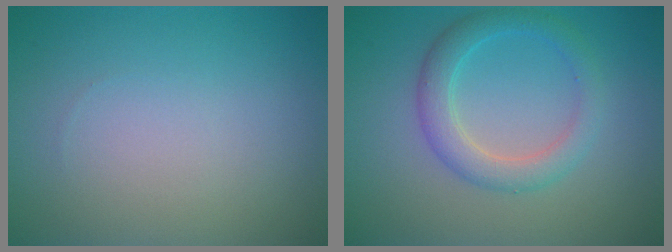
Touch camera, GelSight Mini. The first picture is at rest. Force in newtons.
{"total": 3.3, "press": 3.3, "slide": 0.1}